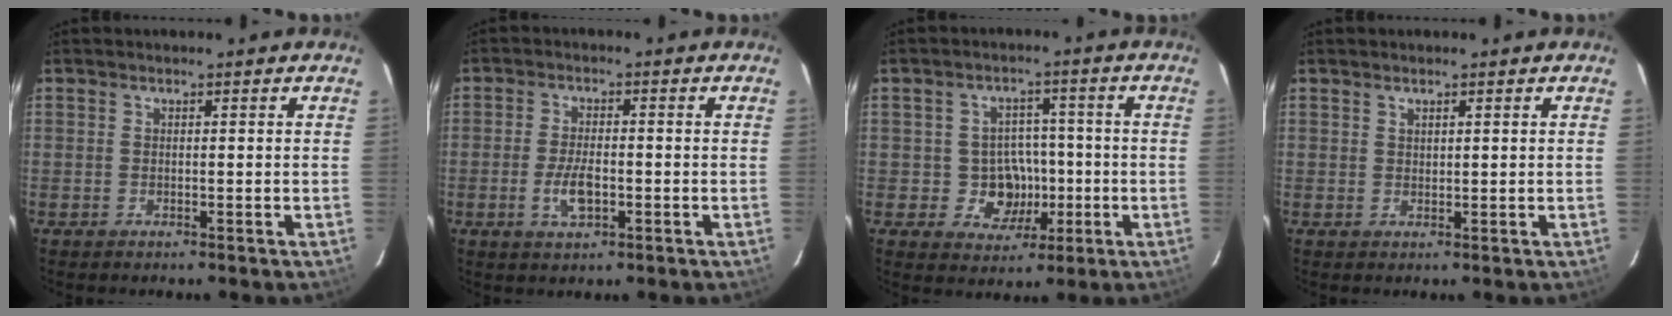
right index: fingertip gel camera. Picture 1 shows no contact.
{"total": 5.3, "force": [-1.7, 2.2, 4.5], "torque": [-0.094, -0.003, -0.030]}
{"total": 6.9, "force": [-1.4, 6.4, 2.3], "torque": [-0.051, 0.015, -0.008]}
{"total": 1.0, "force": [0.8, 0.4, 0.4], "torque": [-0.005, 0.001, 0.014]}